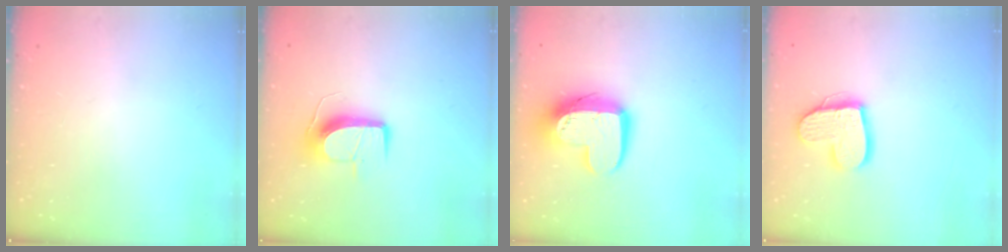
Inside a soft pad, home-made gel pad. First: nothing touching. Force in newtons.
{"total": 10.6, "press": 10.6, "slide": 0.1}
{"total": 13.9, "press": 13.9, "slide": 1.0}
{"total": 14.0, "press": 13.9, "slide": 1.2}